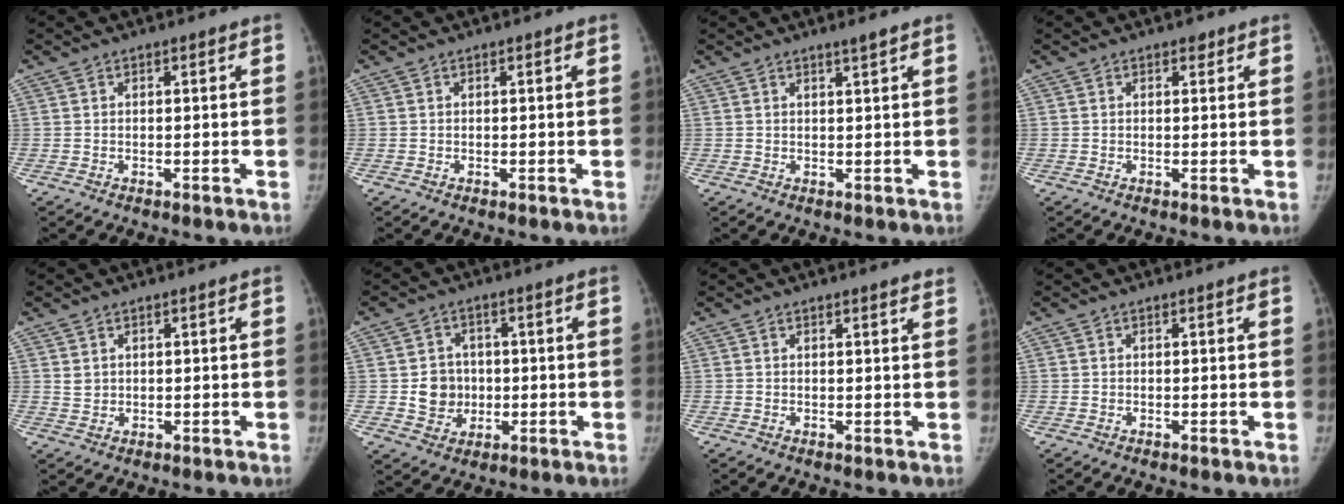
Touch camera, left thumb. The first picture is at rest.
{"total": 0.0}
{"total": 1.5, "force": [1.2, -0.2, 0.9], "torque": [-0.015, -0.011, 0.021]}
{"total": 1.1, "force": [0.7, 0.7, 0.5], "torque": [0.000, -0.003, 0.006]}
{"total": 1.6, "force": [0.8, 1.3, 0.6], "torque": [-0.003, -0.007, 0.018]}
{"total": 6.9, "force": [-0.2, 6.3, 2.7], "torque": [-0.014, 0.006, 0.000]}
{"total": 1.7, "force": [1.5, 0.1, 0.8], "torque": [-0.006, -0.005, 0.018]}
{"total": 0.0}